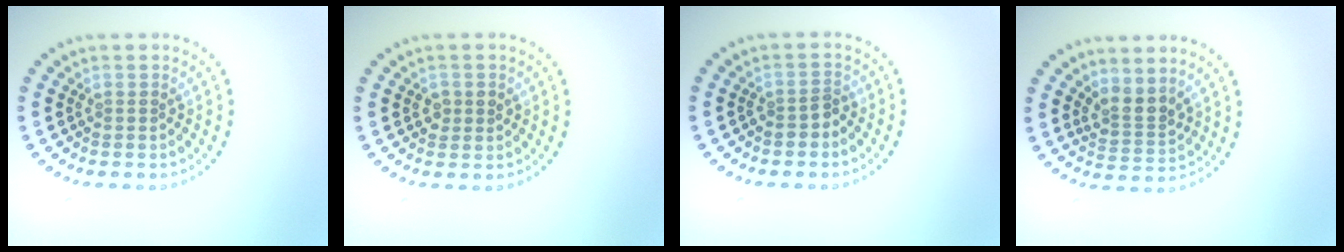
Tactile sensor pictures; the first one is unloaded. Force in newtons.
{"total": 1.5, "press": 1.4, "slide": 0.3}
{"total": 1.1, "press": 1.0, "slide": 0.4}
{"total": 2.5, "press": 1.8, "slide": 1.8}